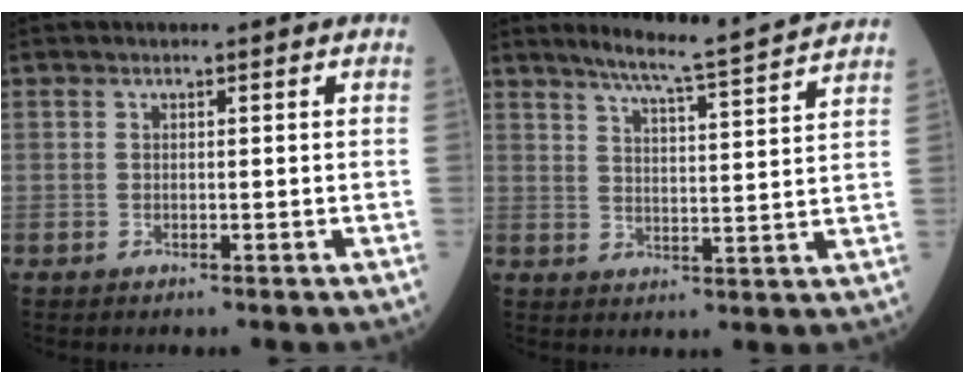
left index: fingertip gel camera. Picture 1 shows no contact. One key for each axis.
{"total": 13.5, "fx": 12.4, "fy": -1.3, "fz": 5.2, "tx": -0.091, "ty": -0.021, "tz": 0.161}